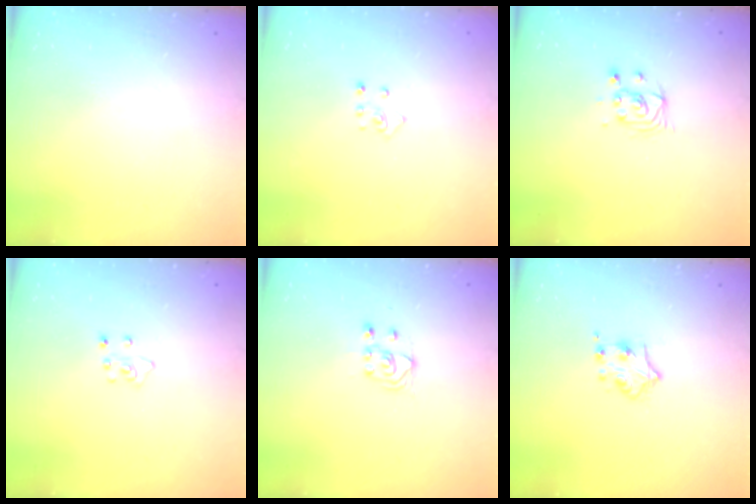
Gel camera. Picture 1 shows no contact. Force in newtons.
{"total": 2.8, "press": 2.8, "slide": 0.3}
{"total": 3.8, "press": 3.7, "slide": 0.5}
{"total": 5.0, "press": 5.0, "slide": 0.3}
{"total": 3.7, "press": 3.6, "slide": 1.0}
{"total": 5.0, "press": 4.9, "slide": 0.6}